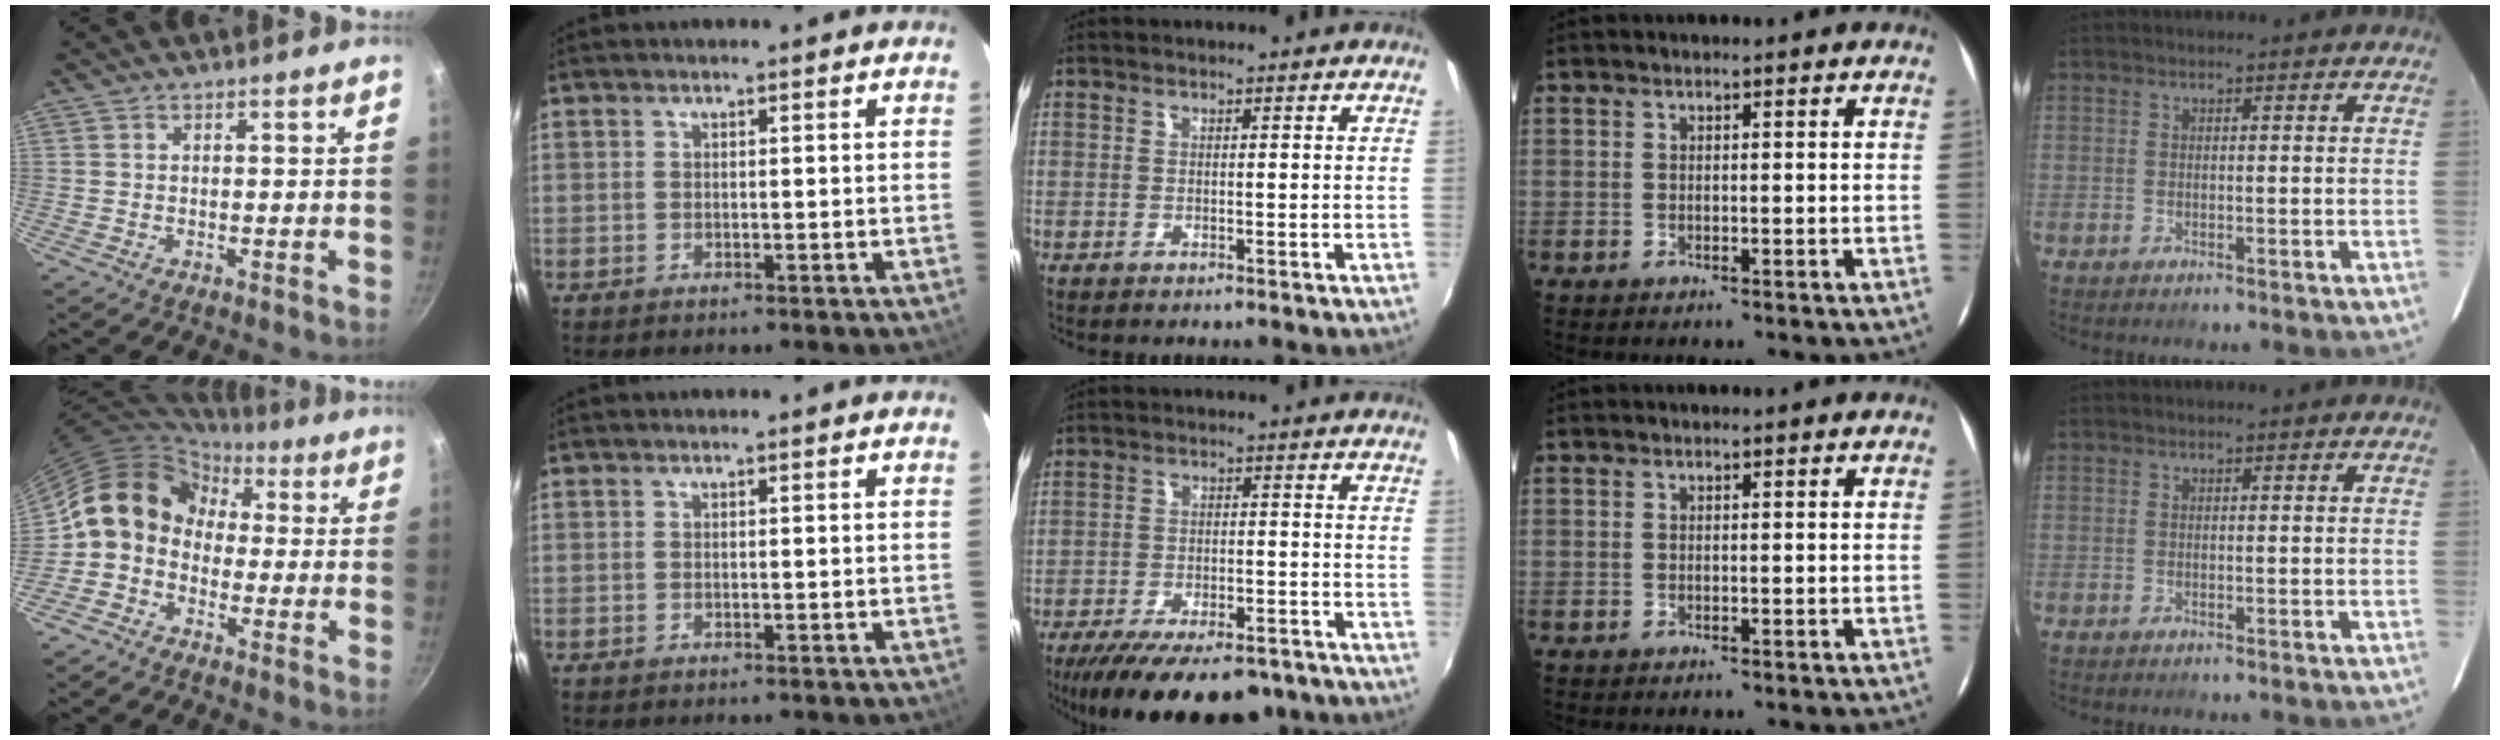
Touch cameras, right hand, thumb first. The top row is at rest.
{"thumb": {"total": 11.4, "force": [0.6, 9.6, 6.2], "torque": [-0.069, 0.034, -0.017]}, "middle": {"total": 18.3, "force": [-13.8, 6.7, 10.0], "torque": [-0.198, -0.036, -0.199]}}